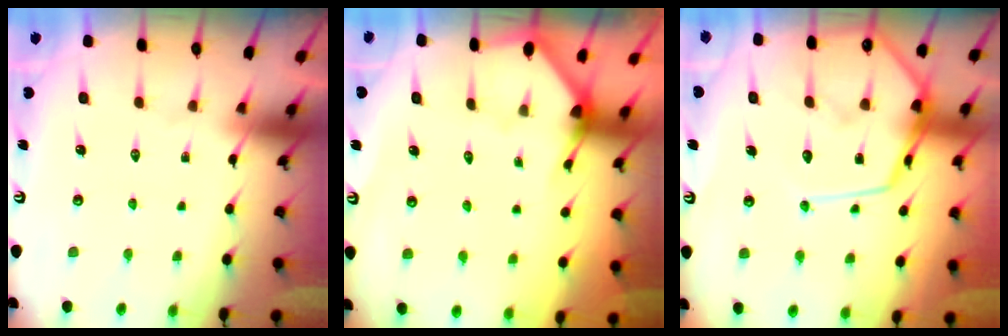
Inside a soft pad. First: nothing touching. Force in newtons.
{"total": 3.4, "press": 3.3, "slide": 0.4}
{"total": 14.1, "press": 14.1, "slide": 1.2}